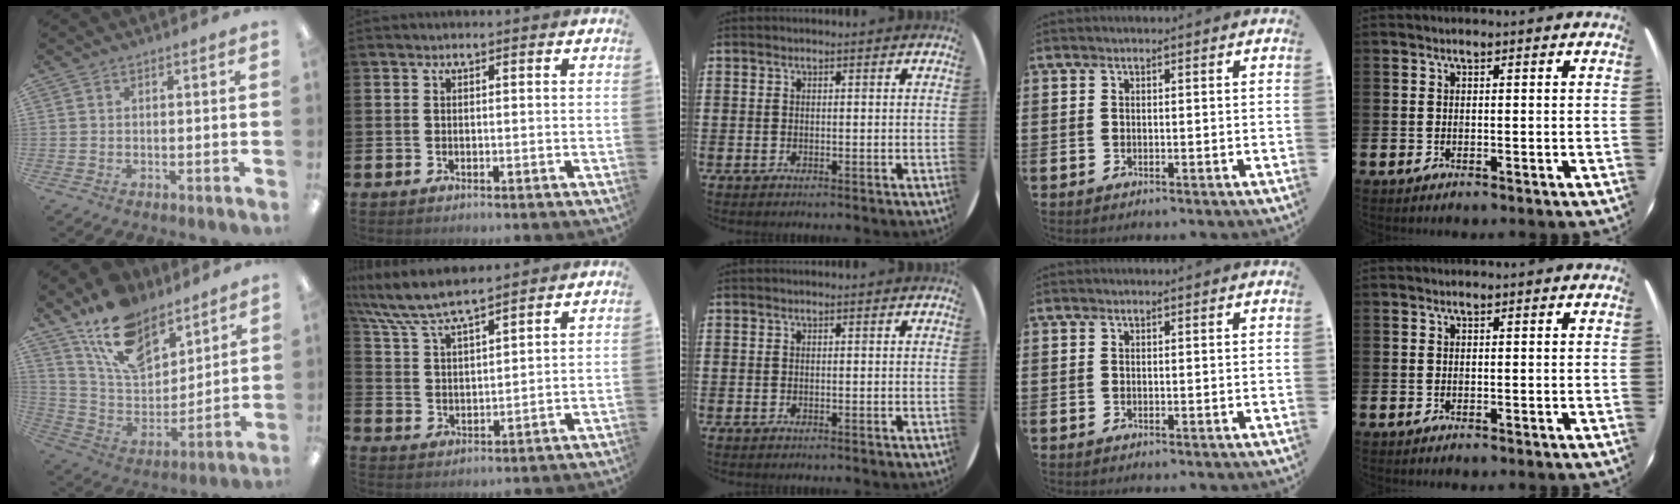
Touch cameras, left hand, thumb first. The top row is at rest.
{"thumb": {"total": 17.0, "force": [12.6, 8.6, 7.5], "torque": [-0.152, -0.068, 0.235]}, "index": {"total": 7.1, "force": [6.8, 0.8, 2.1], "torque": [-0.067, -0.036, 0.119]}}